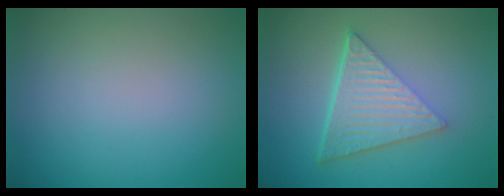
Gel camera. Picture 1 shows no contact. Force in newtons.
{"total": 6.8, "press": 4.5, "slide": 5.0}